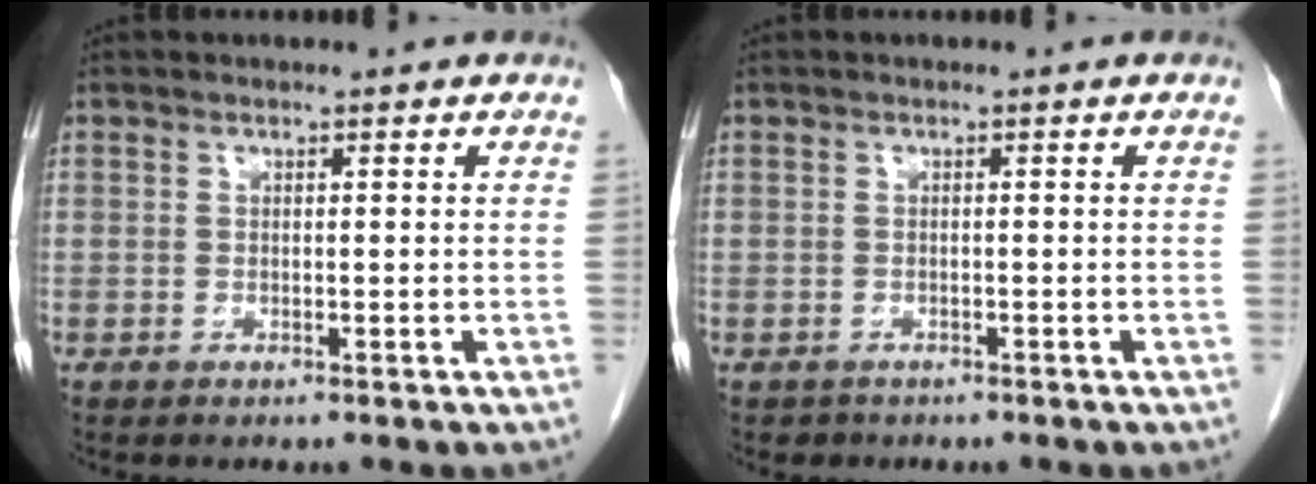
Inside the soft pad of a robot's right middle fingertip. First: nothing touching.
{"total": 1.2, "force": [-0.9, 0.8, 0.0], "torque": [-0.011, 0.001, -0.012]}